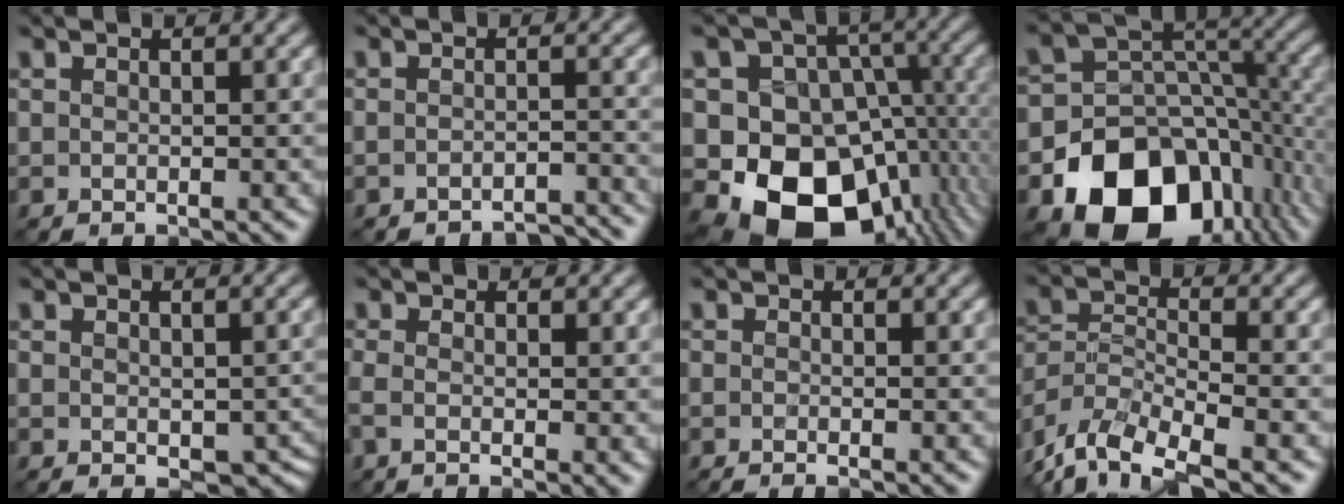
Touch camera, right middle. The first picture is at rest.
{"total": 3.2, "force": [-3.1, 0.3, 0.7], "torque": [-0.003, 0.006, -0.039]}
{"total": 15.1, "force": [-5.0, 11.7, 8.1], "torque": [-0.108, -0.004, -0.086]}
{"total": 15.2, "force": [-7.7, 10.7, 7.7], "torque": [-0.147, -0.023, -0.124]}
{"total": 5.4, "force": [-1.7, 3.0, 4.2], "torque": [-0.062, -0.027, -0.011]}
{"total": 3.0, "force": [-0.4, 0.9, 2.8], "torque": [-0.045, -0.006, -0.015]}
{"total": 1.5, "force": [-0.8, 0.5, 1.2], "torque": [-0.005, -0.008, -0.018]}
{"total": 9.0, "force": [-7.0, 3.1, 4.8], "torque": [-0.092, -0.012, -0.131]}